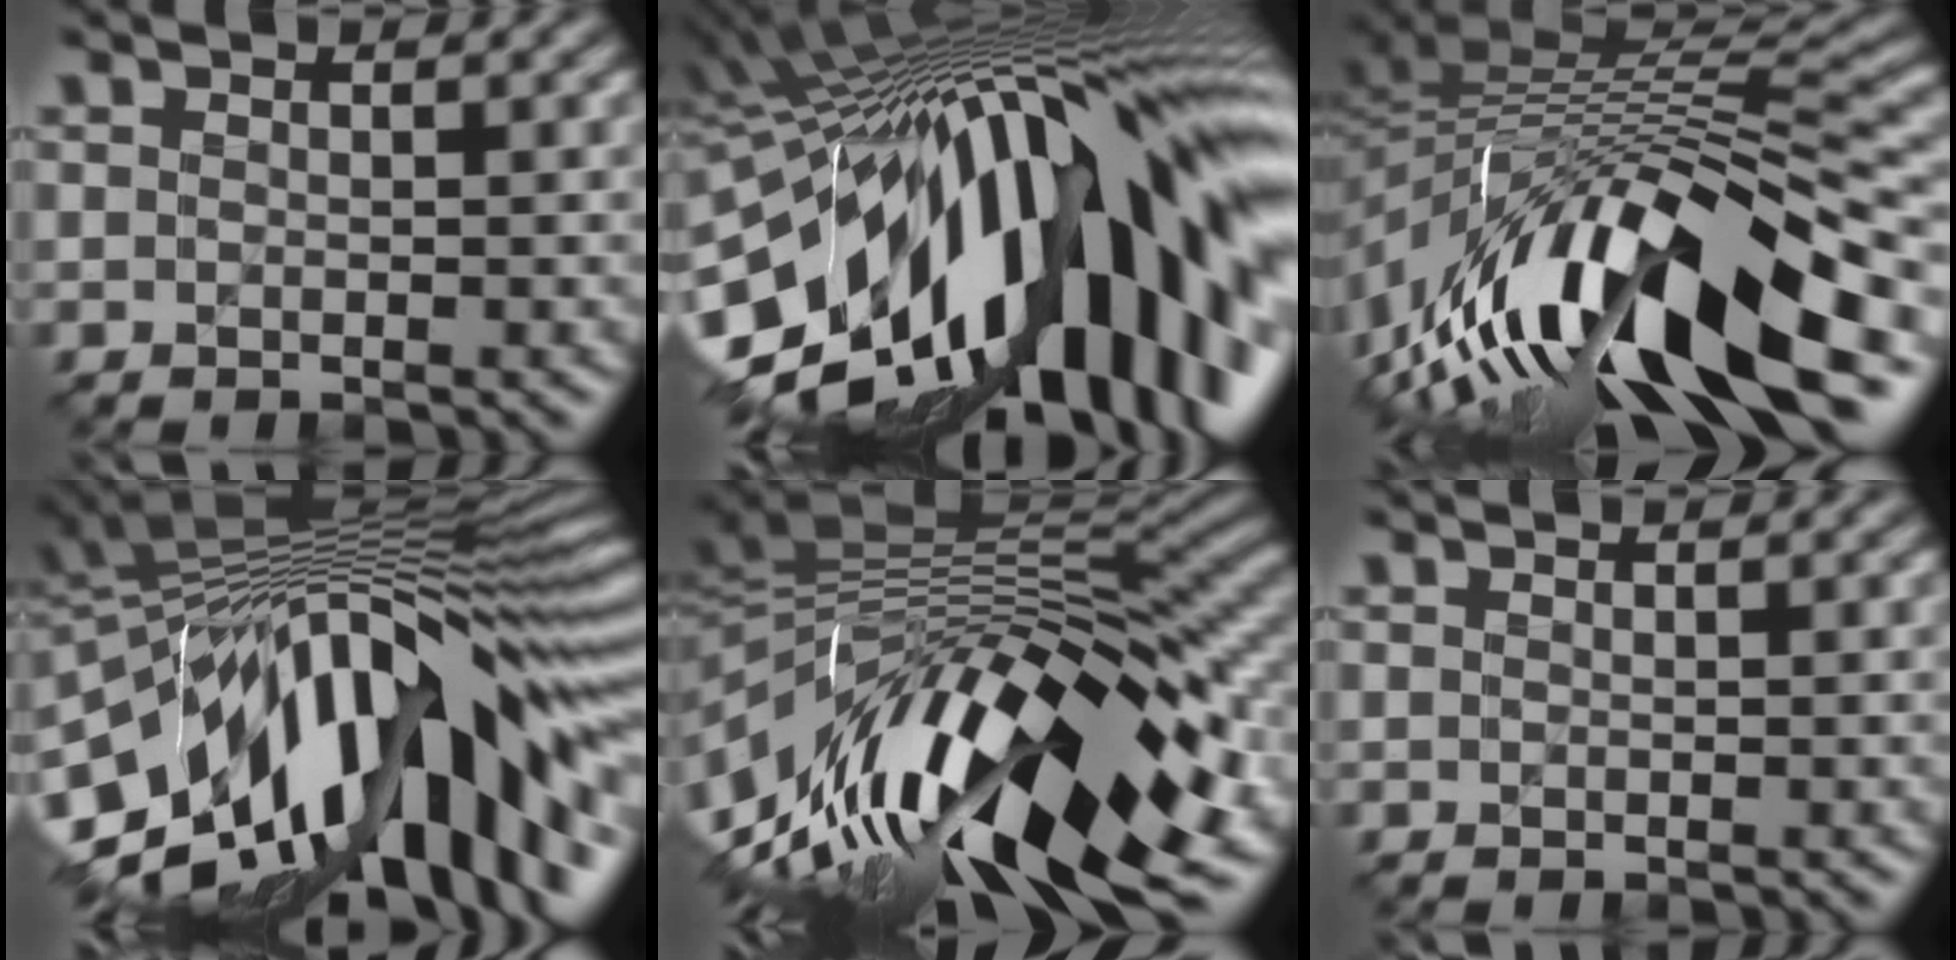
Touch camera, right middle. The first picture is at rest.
{"total": 20.6, "force": [-3.2, 9.6, 17.9], "torque": [-0.287, 0.003, -0.077]}
{"total": 16.1, "force": [-6.7, 6.2, 13.3], "torque": [-0.240, 0.021, -0.125]}
{"total": 17.2, "force": [-3.2, 7.8, 15.0], "torque": [-0.227, 0.022, -0.068]}
{"total": 17.6, "force": [-3.2, 7.3, 15.6], "torque": [-0.275, 0.004, -0.058]}
{"total": 0.0}